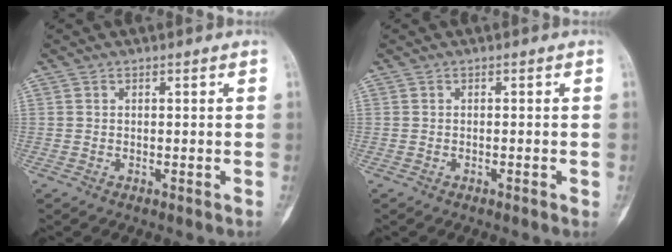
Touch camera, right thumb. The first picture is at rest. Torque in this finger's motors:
{"motor_torque": [-0.62, -0.01, -0.09, 0.18, 0.00]}